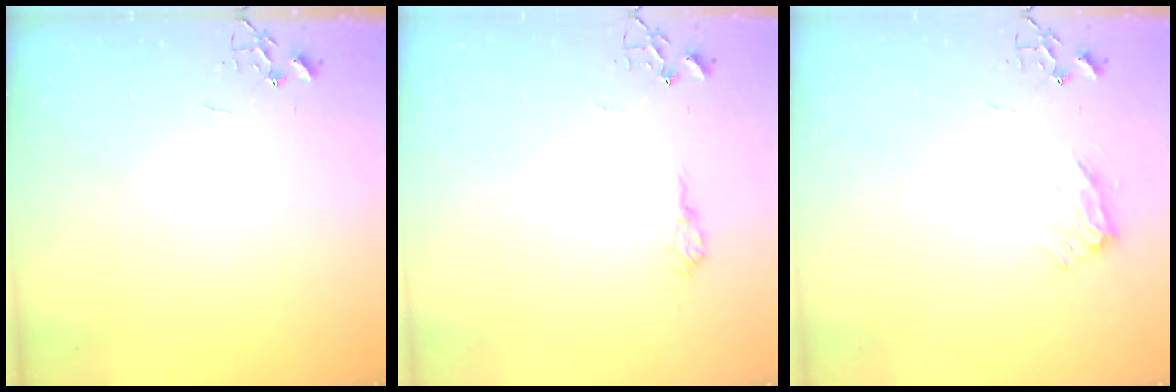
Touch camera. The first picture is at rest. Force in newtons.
{"total": 7.2, "press": 7.1, "slide": 0.6}
{"total": 9.0, "press": 8.9, "slide": 1.1}